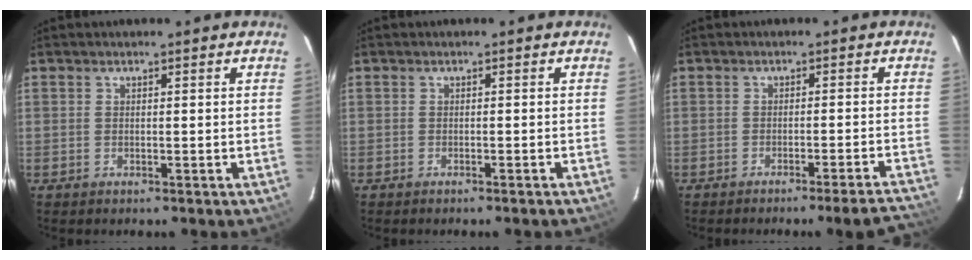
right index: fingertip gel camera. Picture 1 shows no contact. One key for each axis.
{"total": 1.0, "fx": -1.0, "fy": -0.1, "fz": 0.4, "tx": -0.009, "ty": 0.001, "tz": -0.015}
{"total": 9.8, "fx": -9.2, "fy": -0.9, "fz": 3.2, "tx": -0.034, "ty": 0.005, "tz": -0.112}